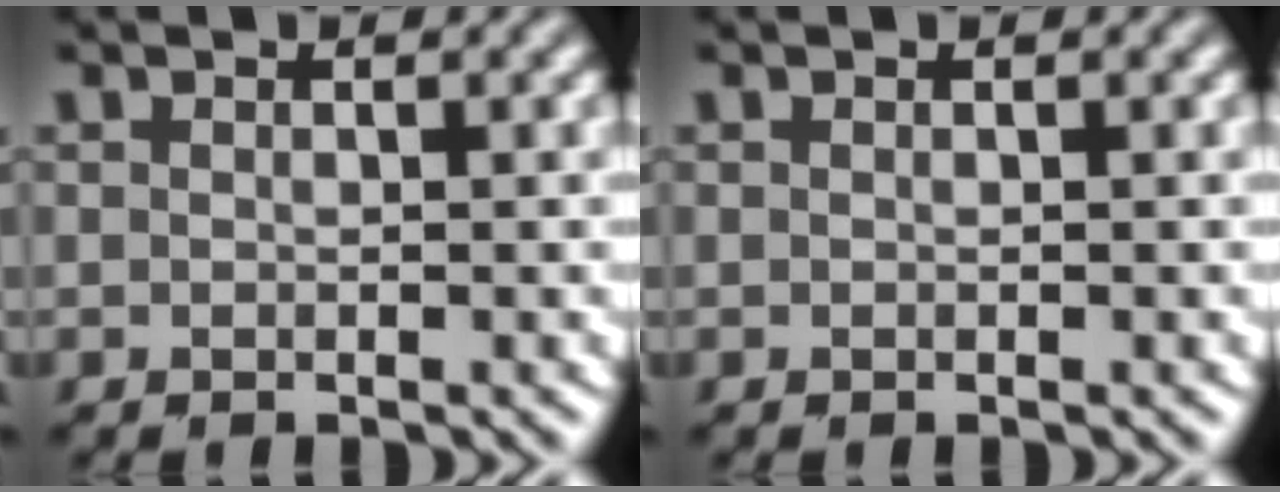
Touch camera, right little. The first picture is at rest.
{"total": 0.0}